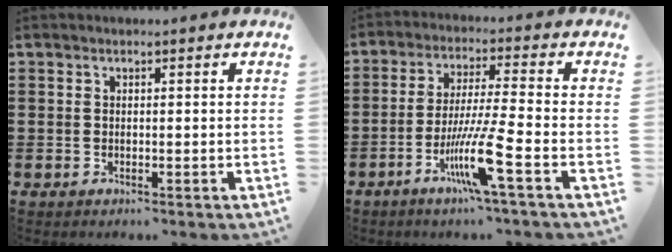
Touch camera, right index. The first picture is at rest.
{"total": 9.6, "force": [-4.5, -0.3, 8.5], "torque": [-0.173, -0.019, -0.087]}